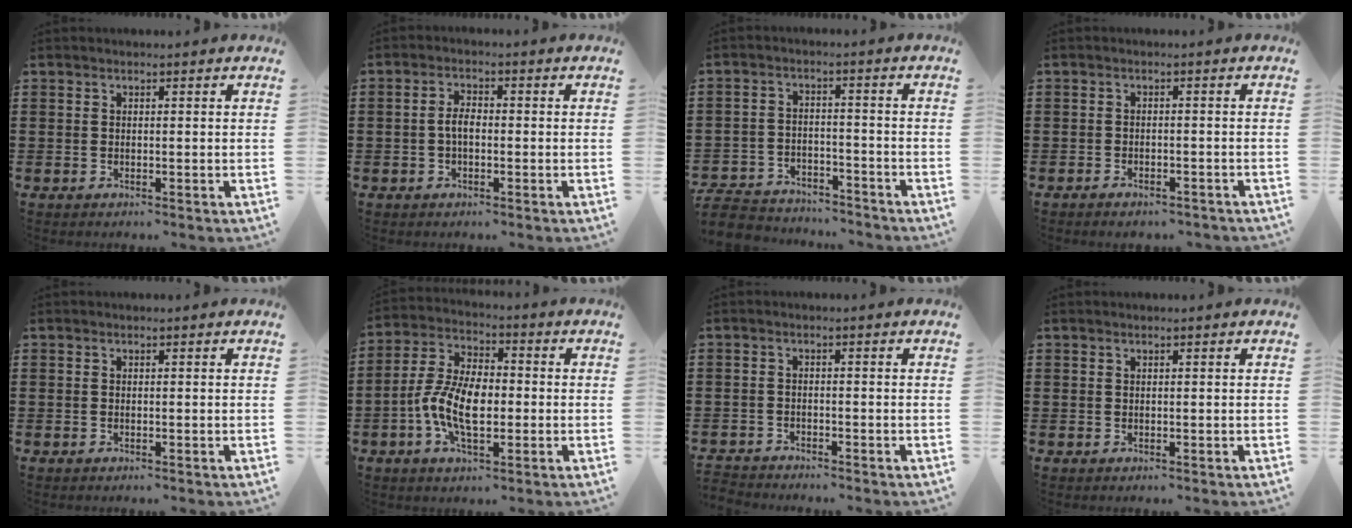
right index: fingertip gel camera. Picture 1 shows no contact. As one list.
[{"total": 2.7, "force": [-0.5, 1.3, 2.4], "torque": [-0.053, 0.001, -0.011]}, {"total": 5.9, "force": [-5.8, 0.9, 0.8], "torque": [-0.029, 0.004, -0.120]}, {"total": 1.7, "force": [-1.7, 0.2, 0.2], "torque": [-0.008, -0.001, -0.034]}, {"total": 0.0}, {"total": 9.0, "force": [-2.0, 4.7, 7.4], "torque": [-0.169, 0.000, -0.041]}, {"total": 2.0, "force": [-2.0, 0.0, -0.3], "torque": [-0.001, 0.000, -0.044]}, {"total": 0.0}]